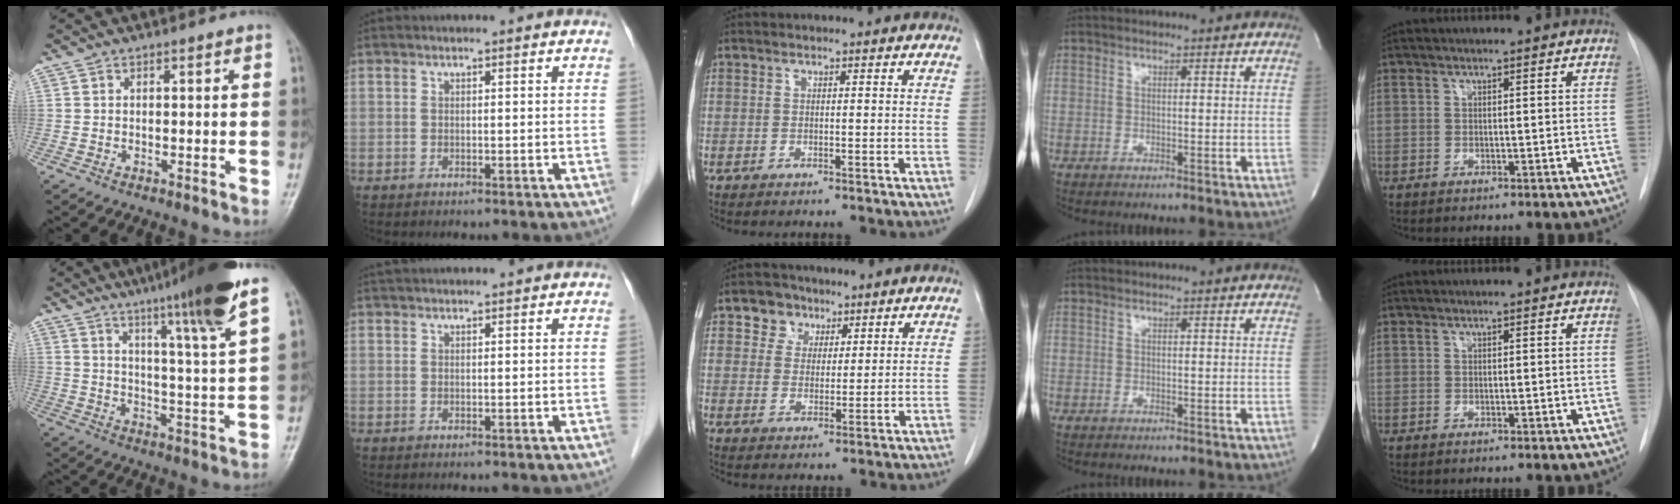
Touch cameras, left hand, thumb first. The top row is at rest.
{"thumb": {"total": 16.8, "force": [11.0, -0.4, 12.7], "torque": [-0.184, -0.046, 0.158]}, "index": {"total": 4.5, "force": [4.1, 0.1, 1.7], "torque": [-0.019, 0.038, 0.059]}, "middle": {"total": 5.1, "force": [2.9, 4.1, 1.0], "torque": [-0.021, 0.012, 0.051]}}